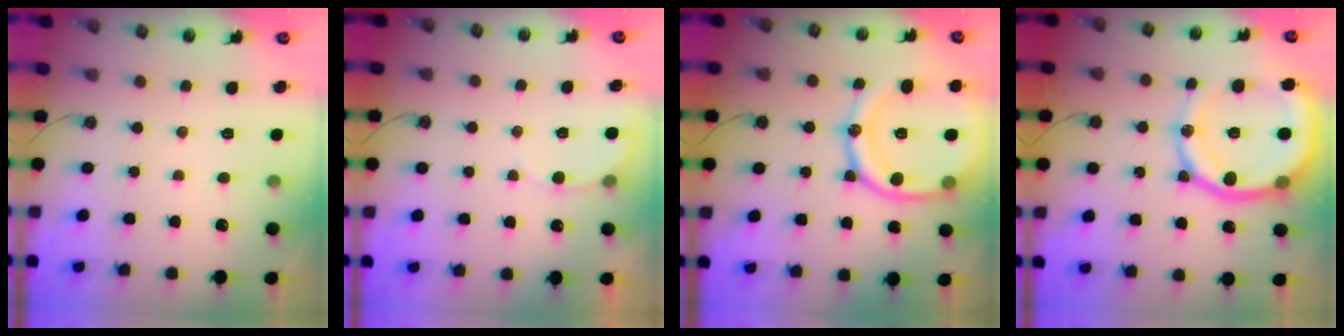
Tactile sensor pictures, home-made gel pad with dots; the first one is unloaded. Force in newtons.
{"total": 4.9, "press": 4.8, "slide": 0.4}
{"total": 20.0, "press": 19.9, "slide": 2.0}
{"total": 20.3, "press": 20.1, "slide": 2.6}